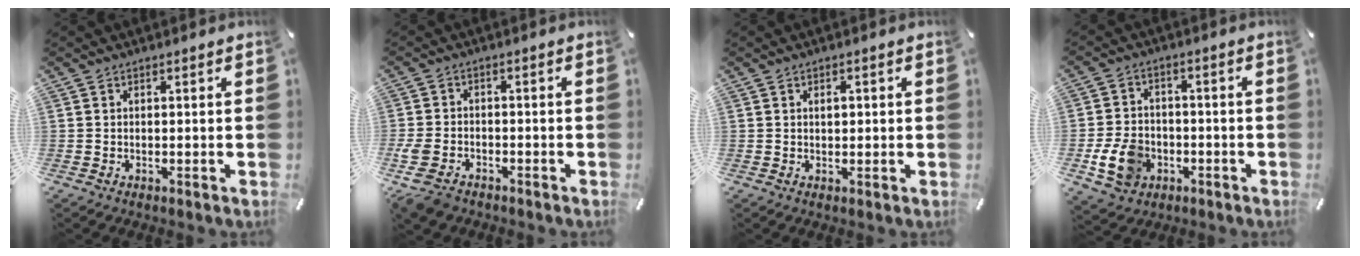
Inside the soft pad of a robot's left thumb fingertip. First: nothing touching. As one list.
[{"total": 5.9, "force": [-3.8, 3.7, 2.7], "torque": [-0.073, 0.009, -0.074]}, {"total": 1.5, "force": [0.4, 1.0, 1.1], "torque": [-0.017, 0.001, 0.004]}, {"total": 9.4, "force": [-2.8, 7.5, 4.9], "torque": [-0.103, 0.009, -0.053]}]